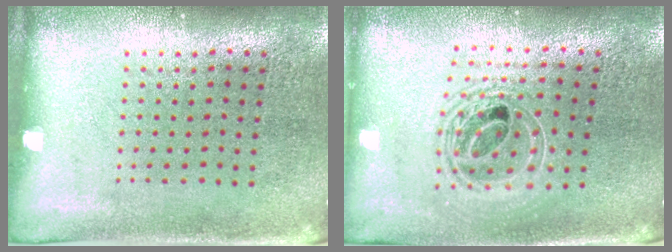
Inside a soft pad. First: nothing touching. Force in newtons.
{"total": 2.0, "press": 1.5, "slide": 1.3}